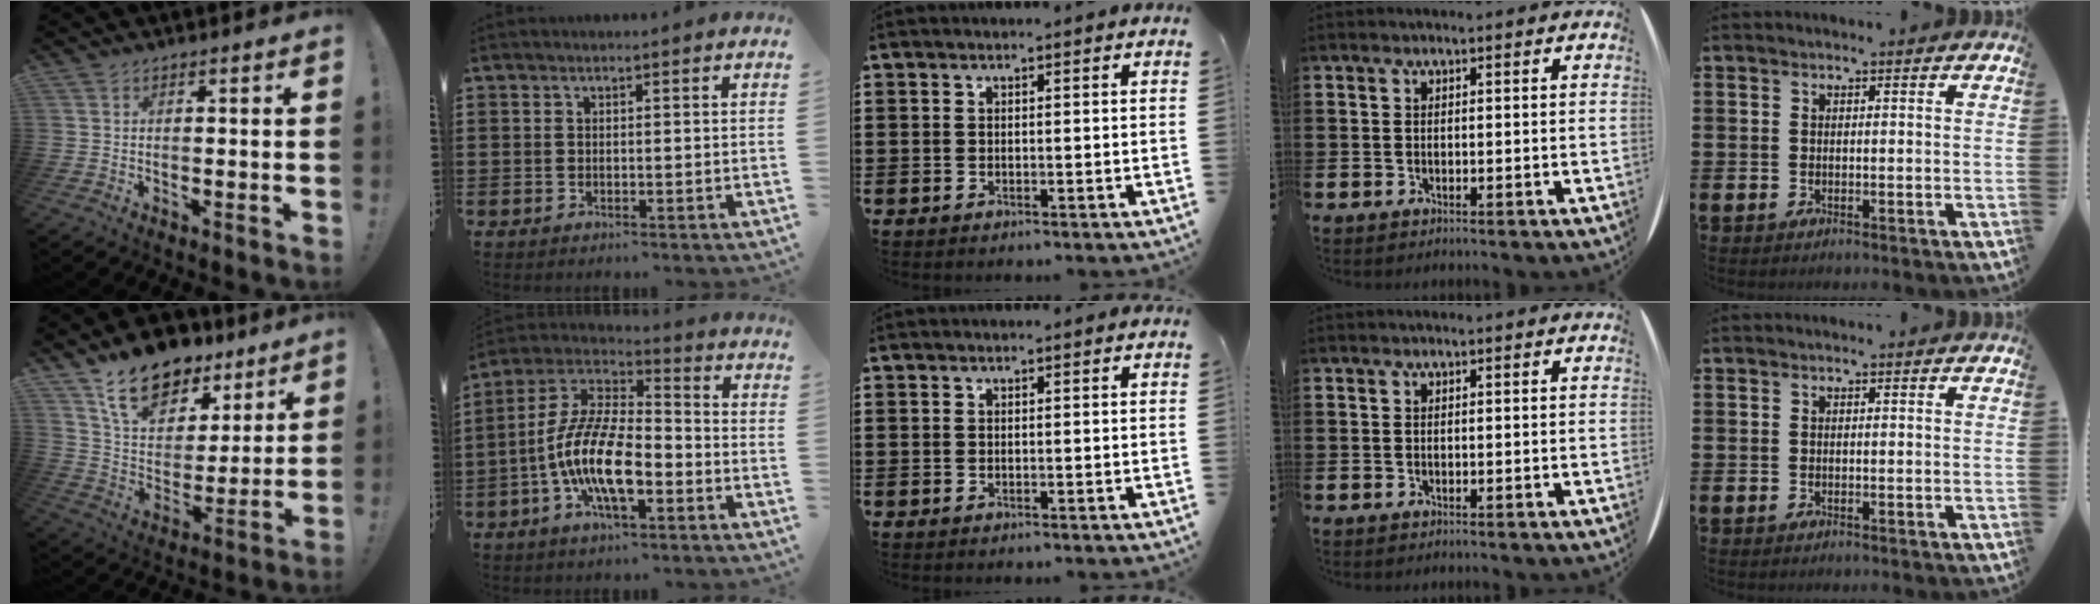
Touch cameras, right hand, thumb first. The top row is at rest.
{"thumb": {"total": 16.9, "force": [12.1, 9.3, 7.2], "torque": [-0.124, -0.076, 0.222]}, "index": {"total": 13.0, "force": [-5.2, 4.8, 11.0], "torque": [-0.252, -0.011, -0.105]}}